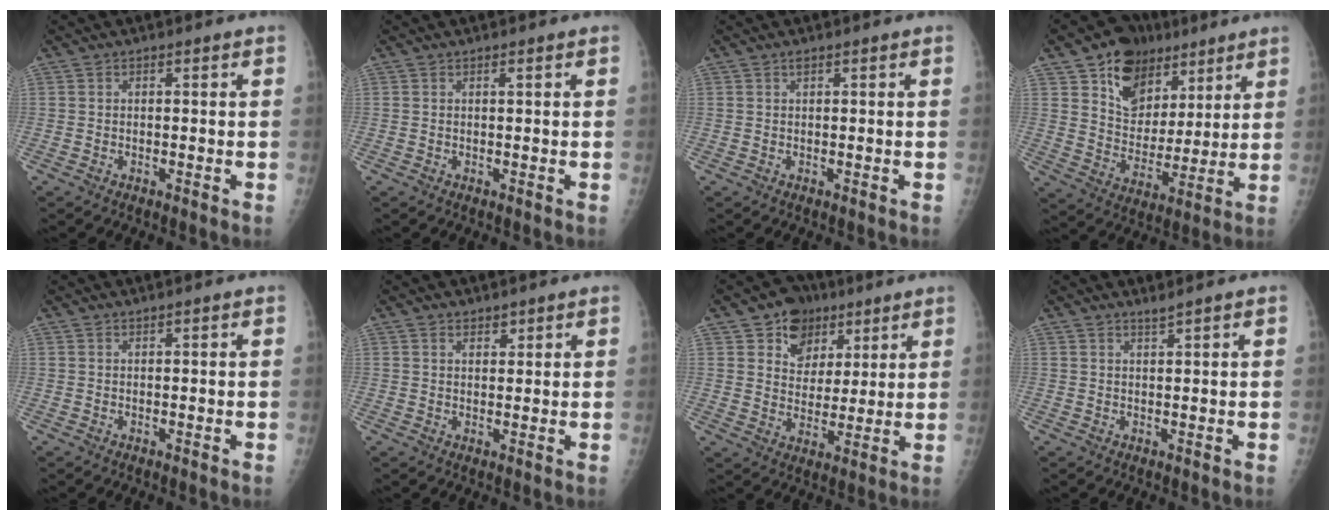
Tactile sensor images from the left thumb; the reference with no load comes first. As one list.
[{"total": 0.0}, {"total": 0.6, "force": [0.4, 0.2, 0.4], "torque": [-0.008, 0.002, 0.006]}, {"total": 15.5, "force": [8.8, 10.9, 6.6], "torque": [-0.064, -0.037, 0.151]}, {"total": 0.0}, {"total": 2.0, "force": [1.5, 1.1, 0.7], "torque": [0.002, -0.010, 0.023]}, {"total": 9.7, "force": [5.3, 7.6, 3.0], "torque": [-0.015, -0.020, 0.089]}, {"total": 1.2, "force": [1.0, -0.4, 0.3], "torque": [-0.009, -0.011, 0.021]}]